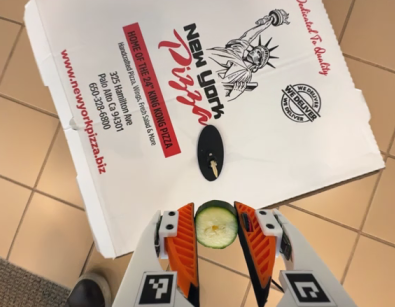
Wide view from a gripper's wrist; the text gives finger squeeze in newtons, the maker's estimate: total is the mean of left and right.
{"total": 8.1, "left": 8.5, "right": 7.8}